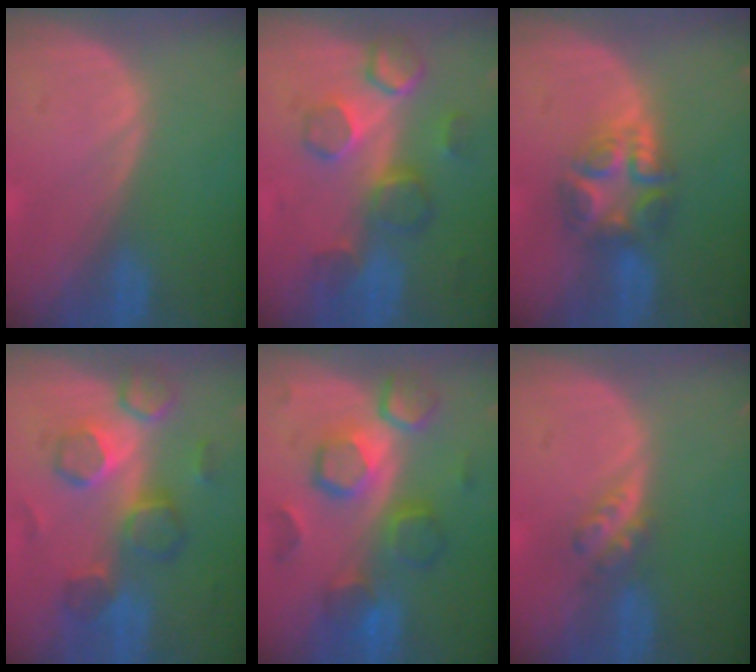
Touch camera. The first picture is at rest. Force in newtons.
{"total": 8.4, "press": 7.6, "slide": 3.6}
{"total": 7.1, "press": 6.3, "slide": 3.2}
{"total": 8.4, "press": 8.2, "slide": 1.9}
{"total": 9.1, "press": 9.1, "slide": 0.3}
{"total": 3.2, "press": 2.8, "slide": 1.6}